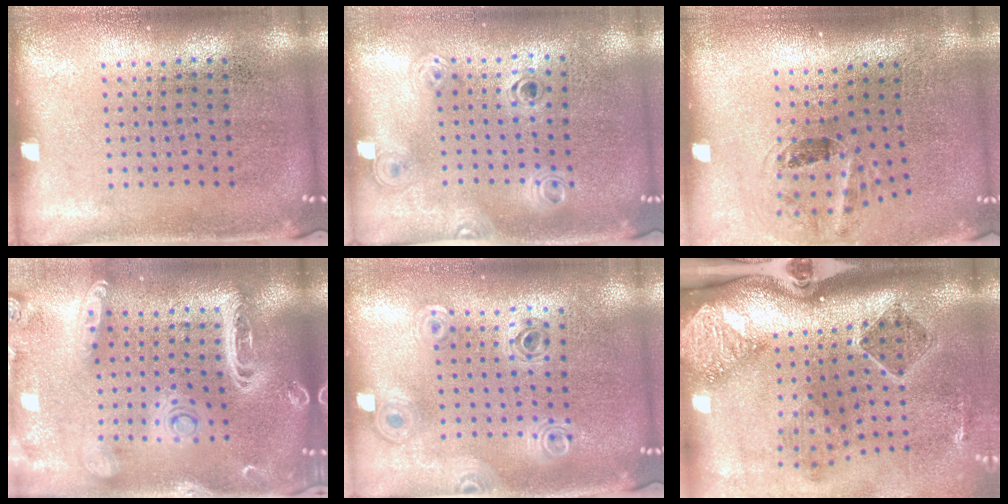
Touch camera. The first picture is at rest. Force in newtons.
{"total": 1.2, "press": 1.0, "slide": 0.6}
{"total": 1.3, "press": 1.0, "slide": 0.9}
{"total": 3.0, "press": 2.5, "slide": 1.5}
{"total": 0.9, "press": 0.9, "slide": 0.1}
{"total": 3.0, "press": 2.0, "slide": 2.3}